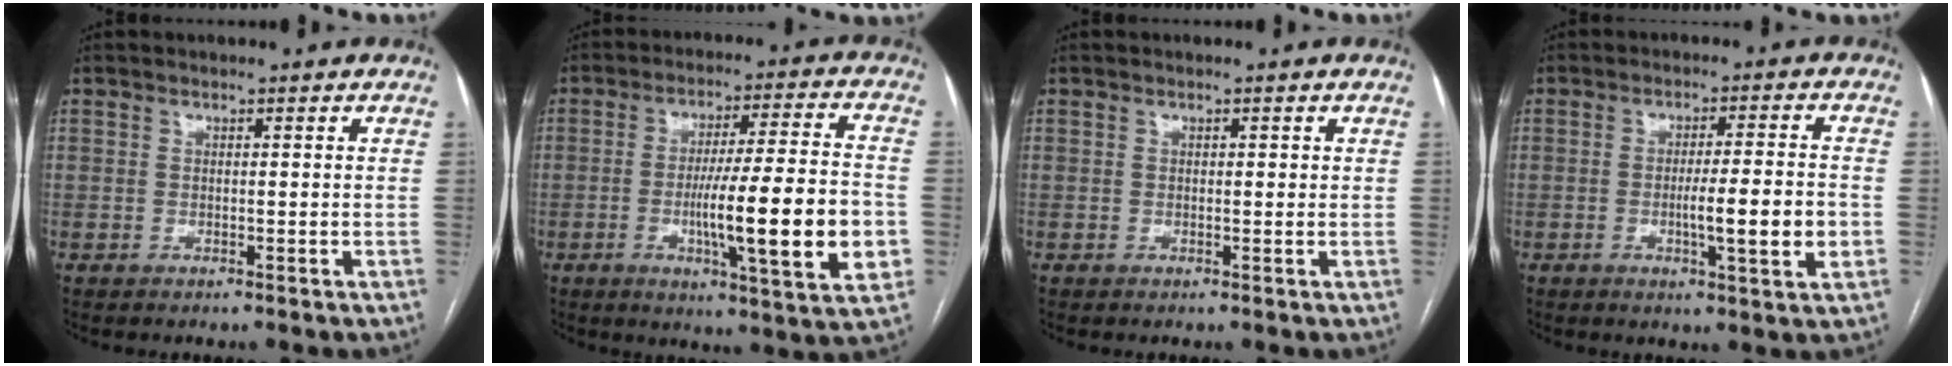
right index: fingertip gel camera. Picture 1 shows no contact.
{"total": 17.2, "force": [-3.6, 1.0, 16.8], "torque": [-0.241, -0.005, -0.052]}
{"total": 0.6, "force": [0.2, 0.4, 0.5], "torque": [-0.004, 0.003, 0.001]}
{"total": 8.1, "force": [-1.8, 0.2, 7.9], "torque": [-0.123, -0.006, -0.027]}